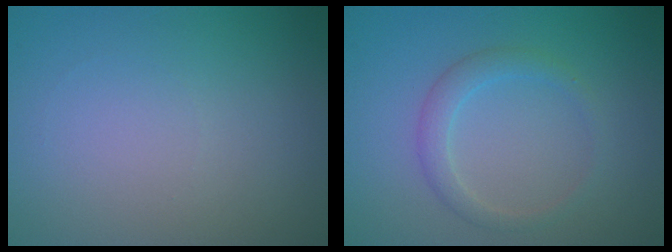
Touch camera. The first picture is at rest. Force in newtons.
{"total": 2.0, "press": 2.0, "slide": 0.1}